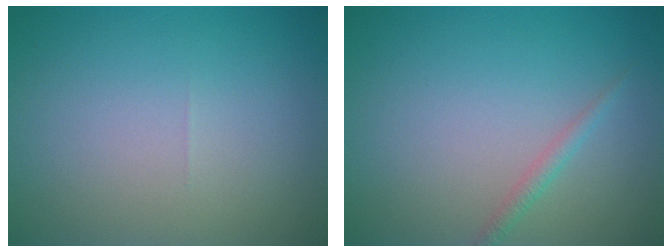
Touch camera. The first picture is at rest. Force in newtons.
{"total": 1.1, "press": 1.1, "slide": 0.0}